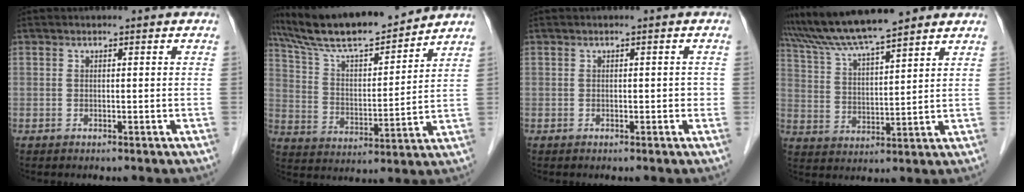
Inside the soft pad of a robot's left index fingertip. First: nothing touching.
{"total": 16.0, "force": [14.5, 1.8, 6.5], "torque": [-0.125, 0.010, 0.256]}
{"total": 0.9, "force": [-0.1, 0.7, 0.6], "torque": [-0.002, 0.004, -0.003]}
{"total": 13.6, "force": [12.0, 1.1, 6.4], "torque": [-0.116, 0.027, 0.210]}